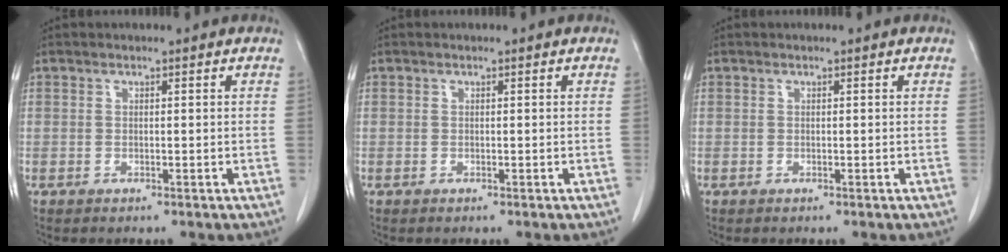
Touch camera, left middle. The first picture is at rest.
{"total": 0.0}
{"total": 0.0}